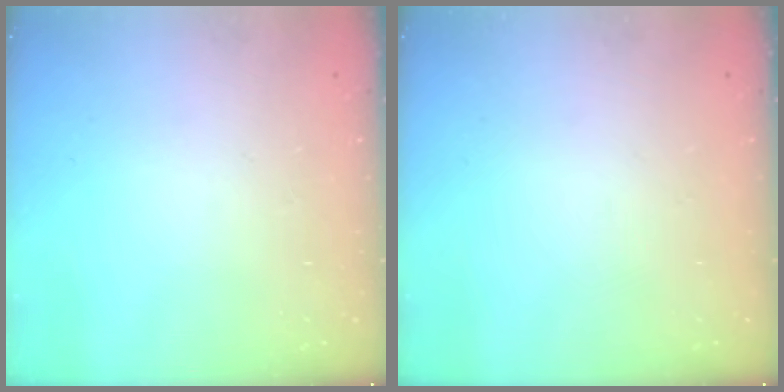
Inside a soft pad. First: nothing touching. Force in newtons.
{"total": 0.0}